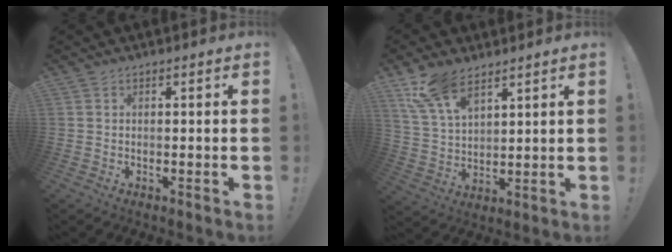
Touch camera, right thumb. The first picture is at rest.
{"total": 11.9, "force": [8.6, 5.4, 6.2], "torque": [-0.121, -0.040, 0.166]}